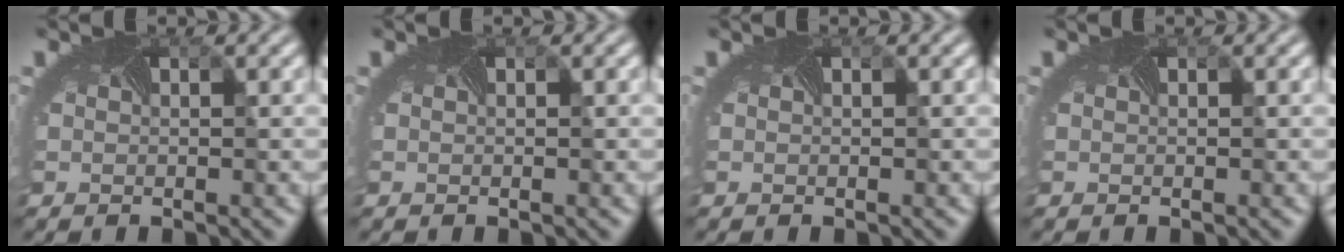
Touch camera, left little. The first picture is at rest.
{"total": 0.0}
{"total": 0.0}
{"total": 0.0}